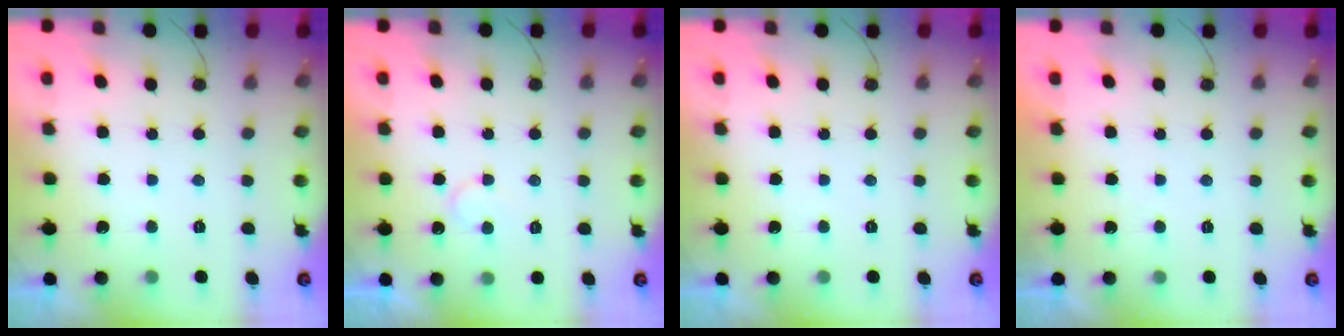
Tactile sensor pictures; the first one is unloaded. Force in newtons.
{"total": 4.7, "press": 4.7, "slide": 0.4}
{"total": 0.0}
{"total": 1.7, "press": 1.7, "slide": 0.1}